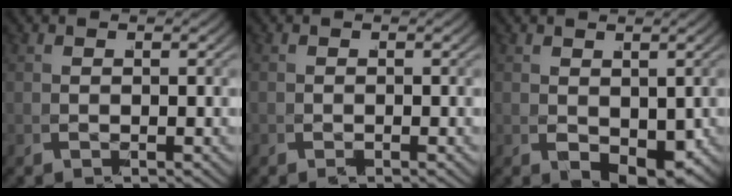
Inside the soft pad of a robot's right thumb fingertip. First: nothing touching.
{"total": 0.8, "force": [-0.3, 0.7, 0.1], "torque": [-0.012, -0.006, -0.003]}
{"total": 2.6, "force": [-0.2, 1.4, 2.2], "torque": [-0.044, -0.017, 0.007]}